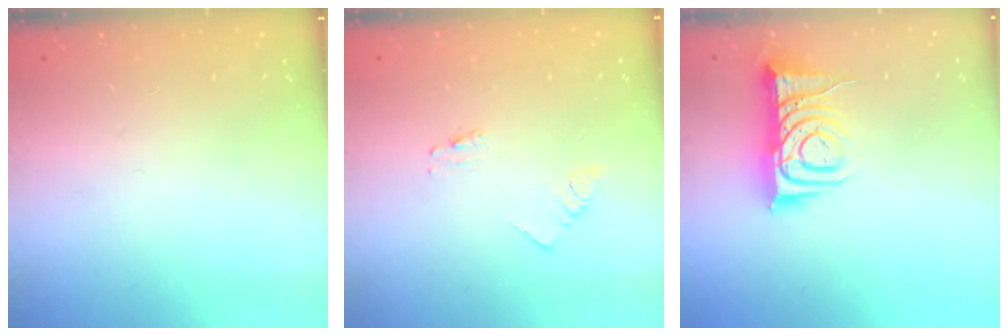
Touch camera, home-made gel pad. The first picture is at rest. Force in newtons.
{"total": 0.0}
{"total": 8.4, "press": 8.3, "slide": 1.3}